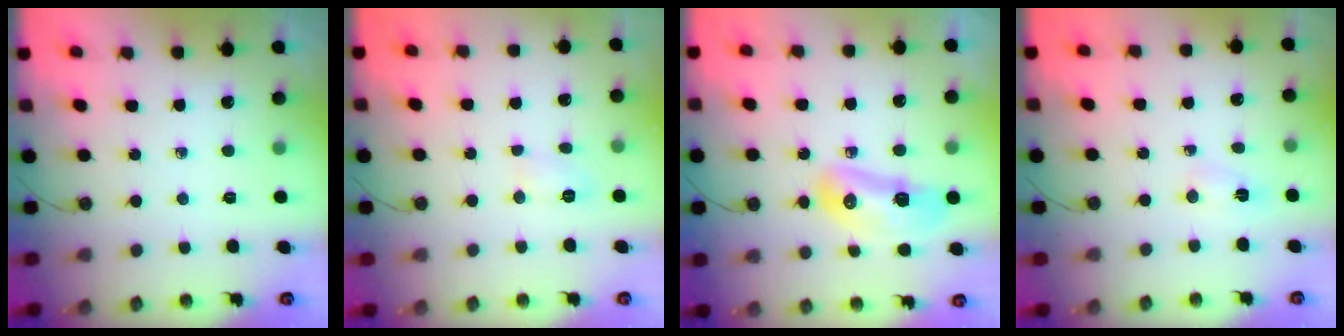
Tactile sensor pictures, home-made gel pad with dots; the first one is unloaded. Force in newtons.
{"total": 5.2, "press": 5.2, "slide": 0.6}
{"total": 10.6, "press": 10.5, "slide": 1.5}
{"total": 2.4, "press": 2.4, "slide": 0.3}